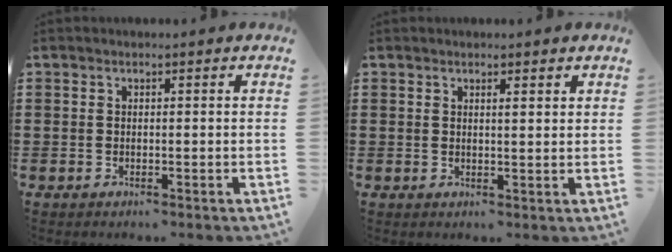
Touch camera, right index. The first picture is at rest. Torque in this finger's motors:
{"motor_torque": [-0.15, -0.08, 0.00, 0.00]}